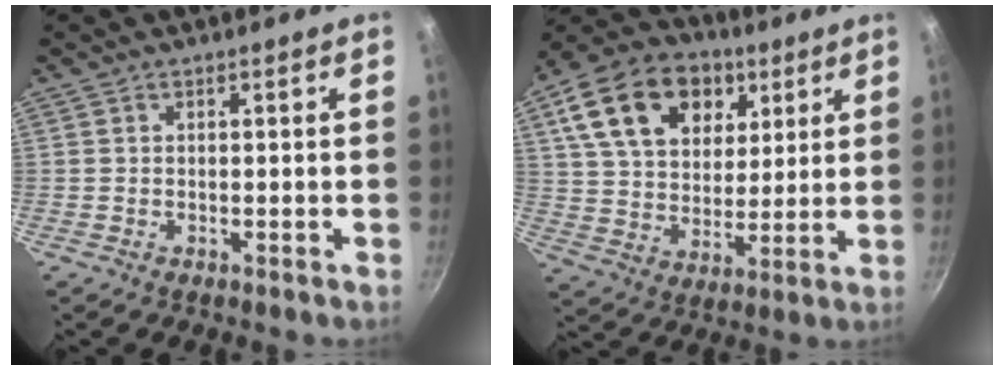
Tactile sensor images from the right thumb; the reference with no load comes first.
{"total": 20.9, "force": [8.7, 14.6, 12.2], "torque": [-0.197, -0.008, 0.146]}